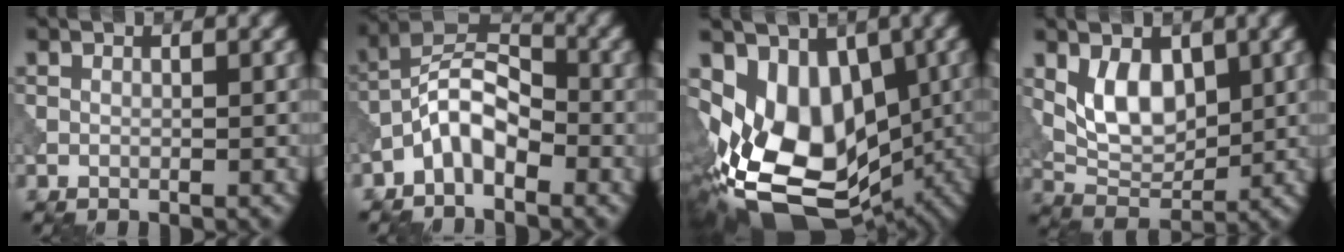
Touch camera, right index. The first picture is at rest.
{"total": 4.7, "force": [-2.6, 2.2, 3.3], "torque": [-0.061, 0.018, -0.057]}
{"total": 15.0, "force": [-2.8, 10.3, 10.6], "torque": [-0.151, -0.011, -0.027]}
{"total": 5.2, "force": [1.4, 3.1, 3.9], "torque": [-0.069, -0.006, 0.028]}